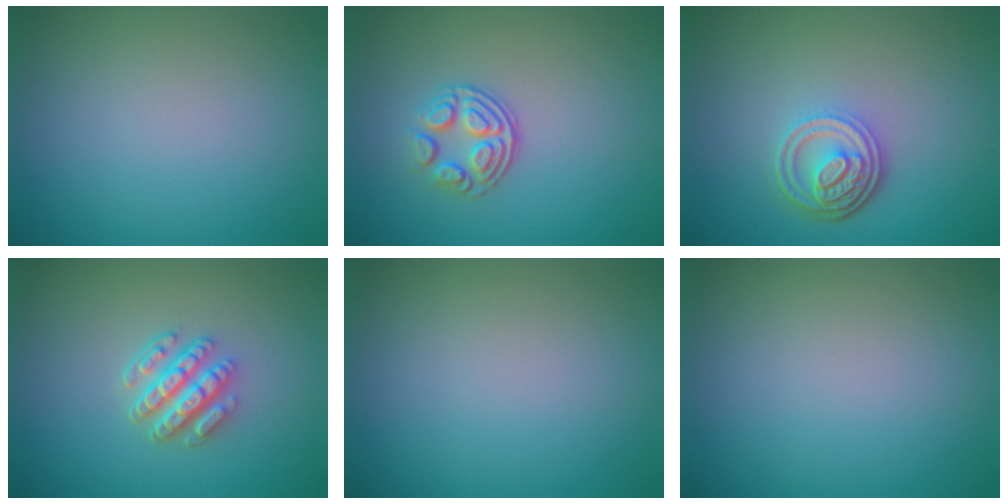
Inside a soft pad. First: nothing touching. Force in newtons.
{"total": 3.1, "press": 2.5, "slide": 1.9}
{"total": 4.6, "press": 3.5, "slide": 3.0}
{"total": 4.0, "press": 3.3, "slide": 2.3}
{"total": 0.0}
{"total": 0.0}